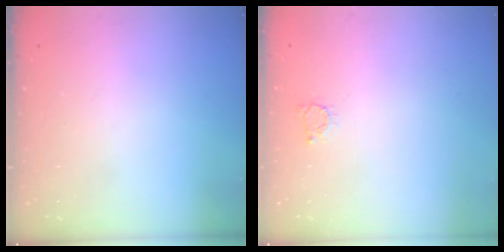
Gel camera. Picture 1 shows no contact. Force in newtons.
{"total": 2.5, "press": 2.5, "slide": 0.3}